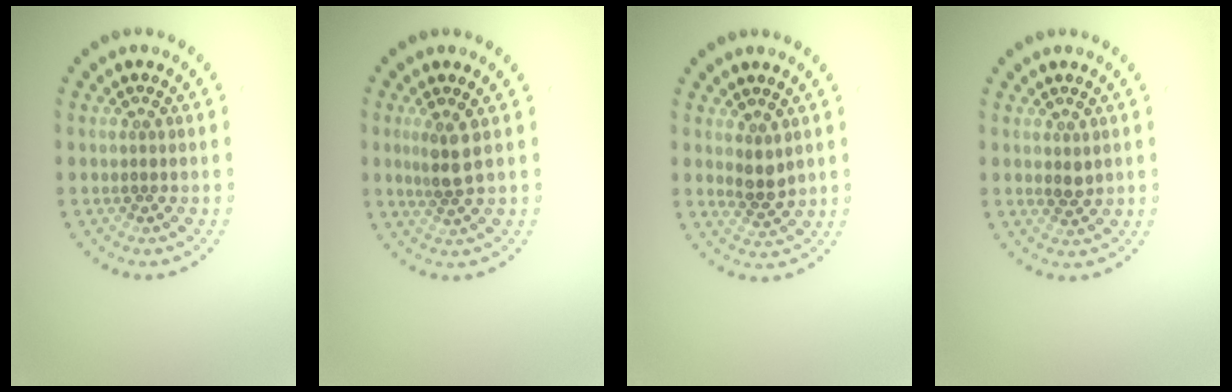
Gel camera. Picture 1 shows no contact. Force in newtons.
{"total": 2.1, "press": 1.6, "slide": 1.4}
{"total": 1.8, "press": 1.5, "slide": 0.9}
{"total": 0.9, "press": 0.8, "slide": 0.3}